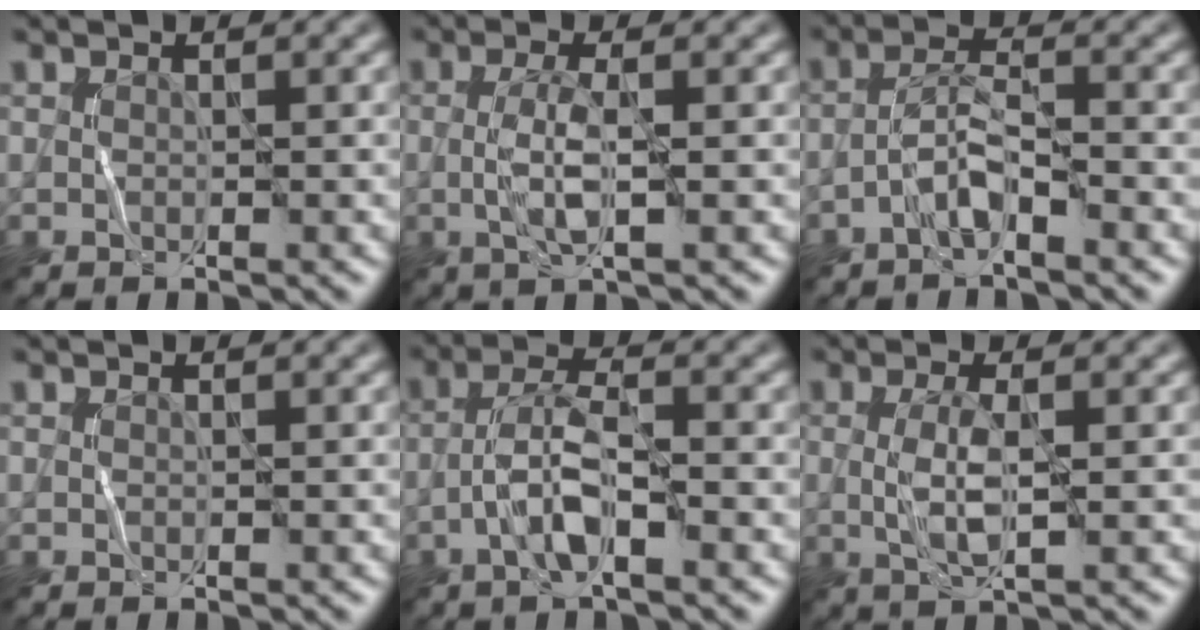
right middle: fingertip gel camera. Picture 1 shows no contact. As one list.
[{"total": 2.9, "force": [-0.3, 0.6, 2.8], "torque": [-0.064, 0.005, -0.009]}, {"total": 2.7, "force": [-1.9, 0.4, 1.9], "torque": [-0.042, 0.020, -0.043]}, {"total": 0.0}, {"total": 4.1, "force": [-1.8, 0.9, 3.6], "torque": [-0.075, 0.016, -0.042]}, {"total": 3.0, "force": [0.0, 0.8, 2.9], "torque": [-0.066, 0.003, 0.000]}]